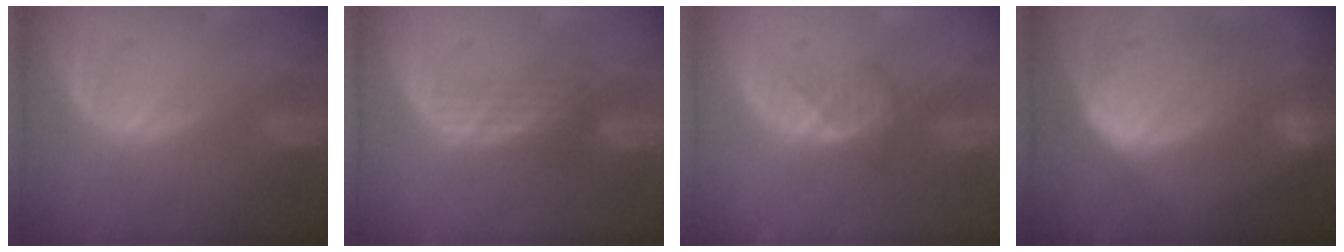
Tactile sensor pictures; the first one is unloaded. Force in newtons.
{"total": 3.2, "press": 2.7, "slide": 1.7}
{"total": 2.5, "press": 2.5, "slide": 0.3}
{"total": 10.3, "press": 8.8, "slide": 5.2}